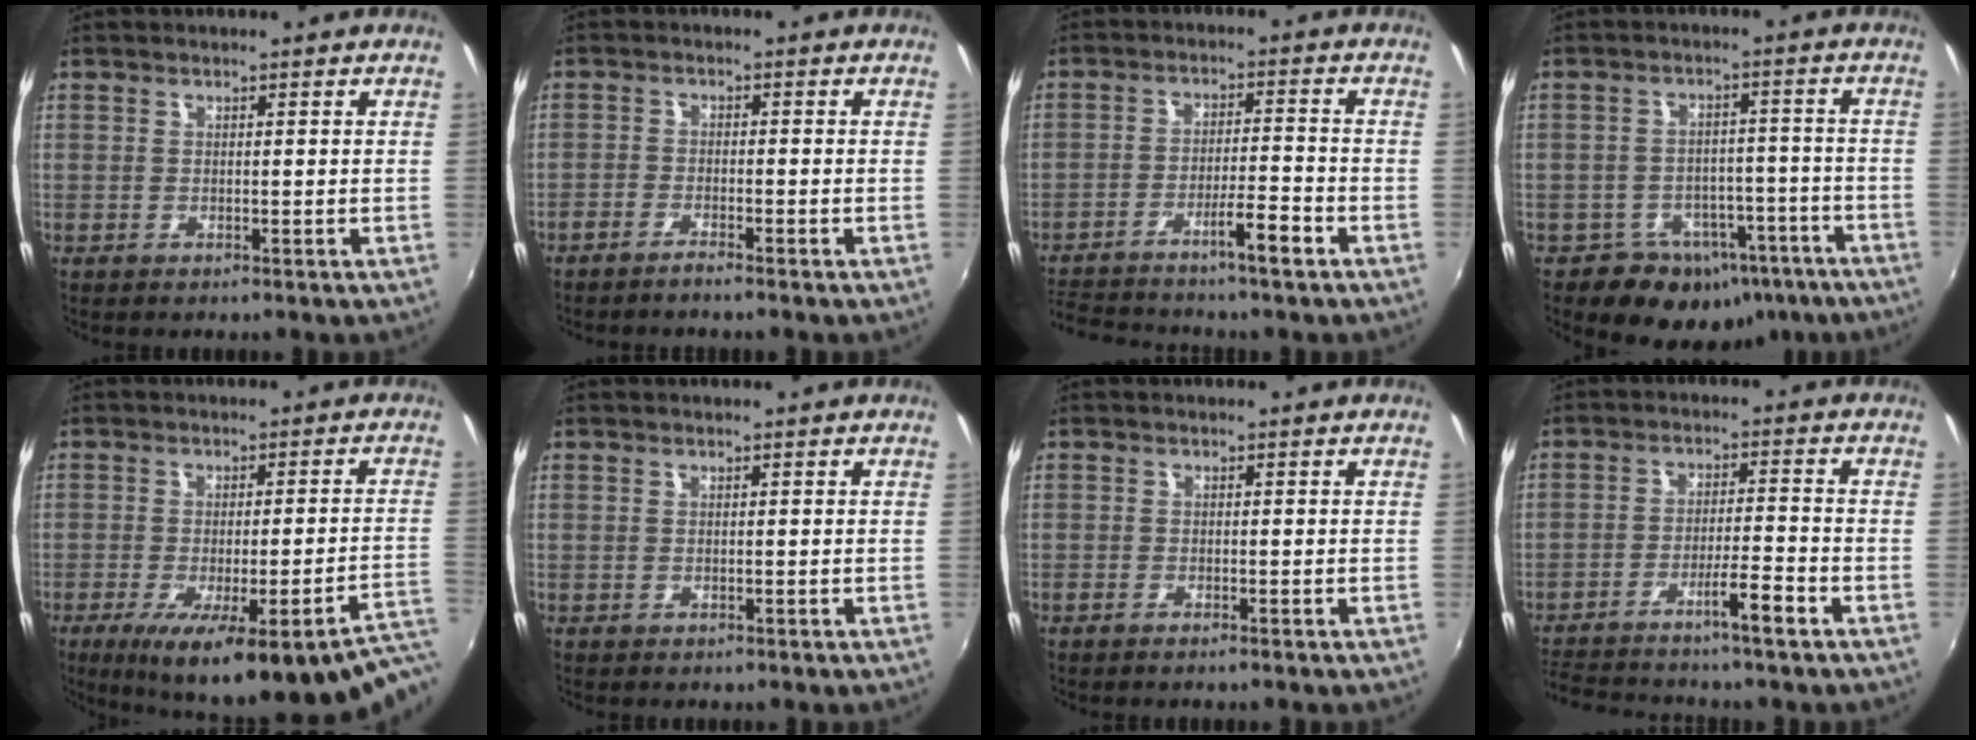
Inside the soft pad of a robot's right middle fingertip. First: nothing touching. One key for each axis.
{"total": 2.4, "fx": -2.3, "fy": 0.1, "fz": 1.0, "tx": -0.036, "ty": -0.004, "tz": -0.047}
{"total": 8.0, "fx": -6.6, "fy": 0.1, "fz": 4.5, "tx": -0.092, "ty": 0.014, "tz": -0.114}
{"total": 13.5, "fx": -8.9, "fy": 9.2, "fz": 4.1, "tx": -0.076, "ty": 0.025, "tz": -0.094}
{"total": 24.5, "fx": -16.5, "fy": 4.2, "fz": 17.6, "tx": -0.223, "ty": -0.046, "tz": -0.212}
{"total": 0.0}
{"total": 1.0, "fx": -0.9, "fy": 0.1, "fz": 0.4, "tx": -0.012, "ty": -0.003, "tz": -0.020}
{"total": 7.7, "fx": -6.4, "fy": -0.5, "fz": 4.2, "tx": -0.091, "ty": 0.010, "tz": -0.112}